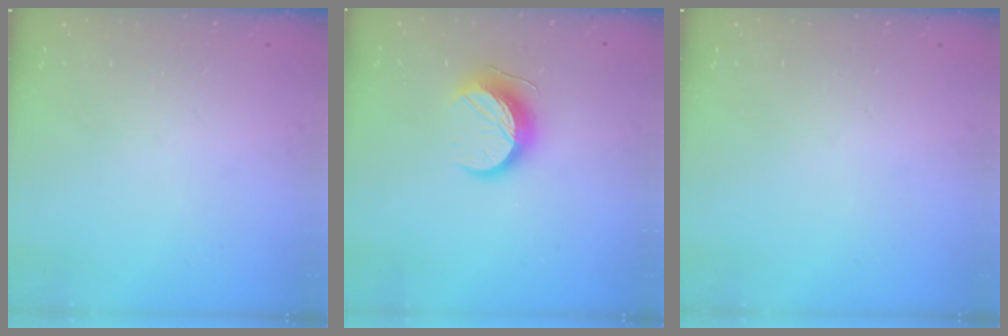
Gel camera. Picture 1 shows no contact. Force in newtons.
{"total": 12.4, "press": 12.4, "slide": 0.1}
{"total": 0.0}